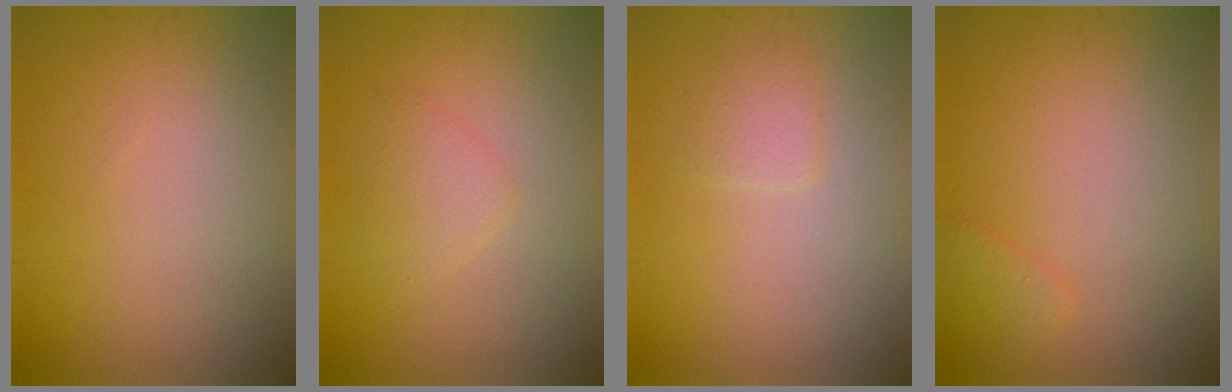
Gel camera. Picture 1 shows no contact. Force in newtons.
{"total": 1.9, "press": 1.8, "slide": 0.1}
{"total": 1.4, "press": 1.3, "slide": 0.3}
{"total": 1.3, "press": 1.3, "slide": 0.1}